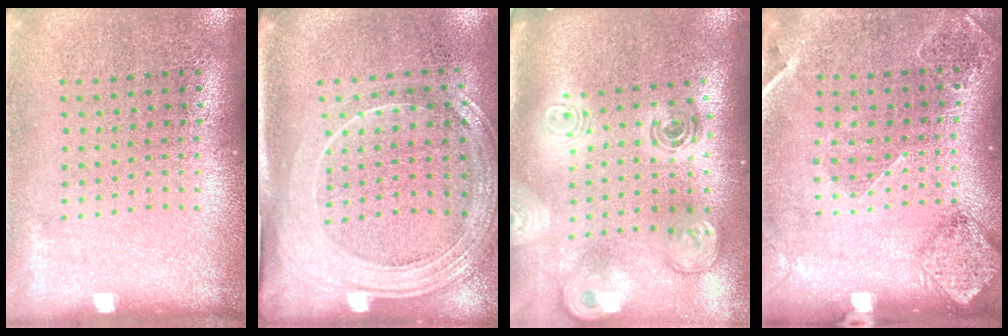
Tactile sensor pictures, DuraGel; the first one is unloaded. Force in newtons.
{"total": 2.2, "press": 1.8, "slide": 1.1}
{"total": 3.0, "press": 2.1, "slide": 2.2}
{"total": 1.5, "press": 1.5, "slide": 0.4}